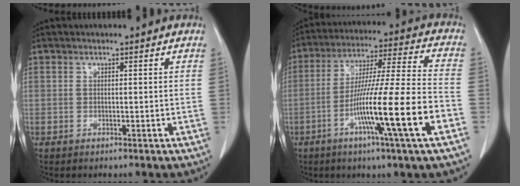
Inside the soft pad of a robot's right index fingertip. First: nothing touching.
{"total": 17.5, "force": [-6.6, -1.0, 16.2], "torque": [-0.288, -0.015, -0.117]}